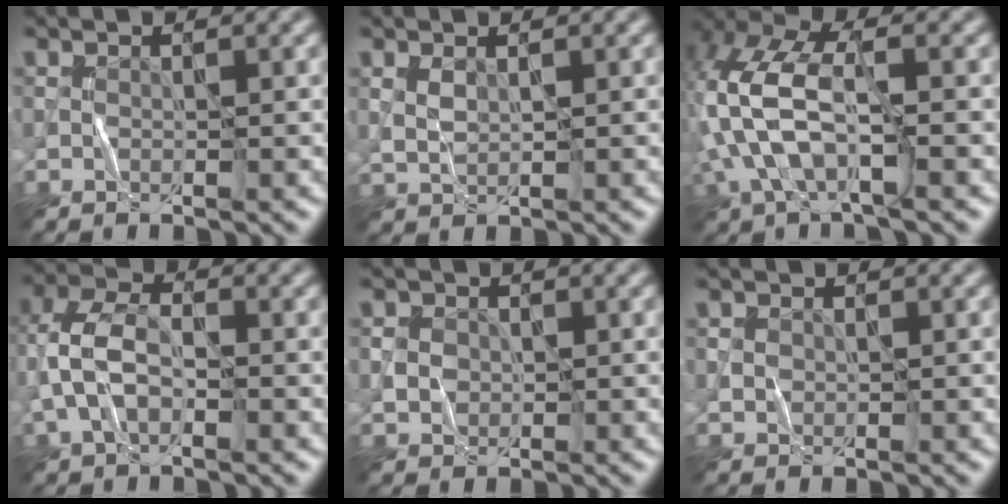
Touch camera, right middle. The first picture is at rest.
{"total": 1.3, "force": [0.6, 0.7, 1.0], "torque": [-0.027, -0.003, 0.017]}
{"total": 8.8, "force": [-1.7, 4.2, 7.6], "torque": [-0.182, 0.013, -0.046]}
{"total": 5.0, "force": [-1.0, 3.0, 3.9], "torque": [-0.092, 0.011, -0.031]}
{"total": 2.2, "force": [0.2, 2.0, 1.0], "torque": [-0.018, 0.001, 0.008]}
{"total": 1.2, "force": [0.1, 1.1, 0.5], "torque": [-0.008, 0.001, -0.001]}